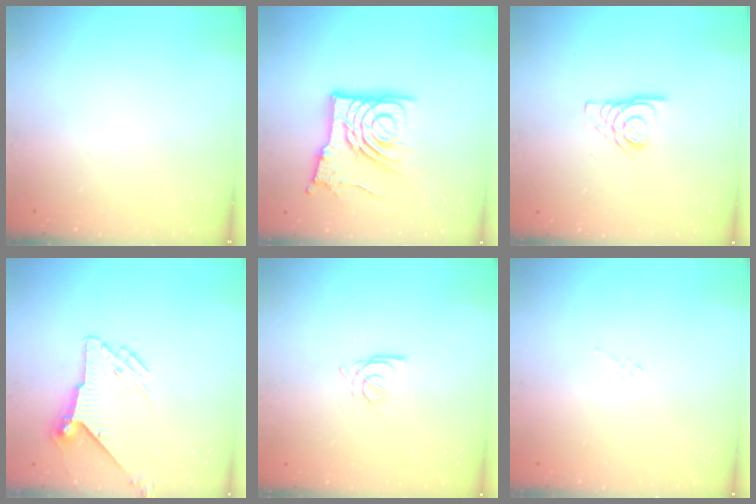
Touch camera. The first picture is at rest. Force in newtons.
{"total": 15.5, "press": 15.5, "slide": 1.2}
{"total": 5.9, "press": 5.8, "slide": 0.8}
{"total": 8.3, "press": 8.3, "slide": 0.4}
{"total": 0.9, "press": 0.8, "slide": 0.2}
{"total": 4.3, "press": 4.2, "slide": 0.9}